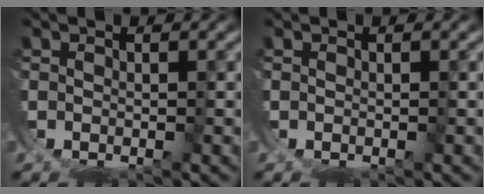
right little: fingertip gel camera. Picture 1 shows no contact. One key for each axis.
{"total": 0.0}